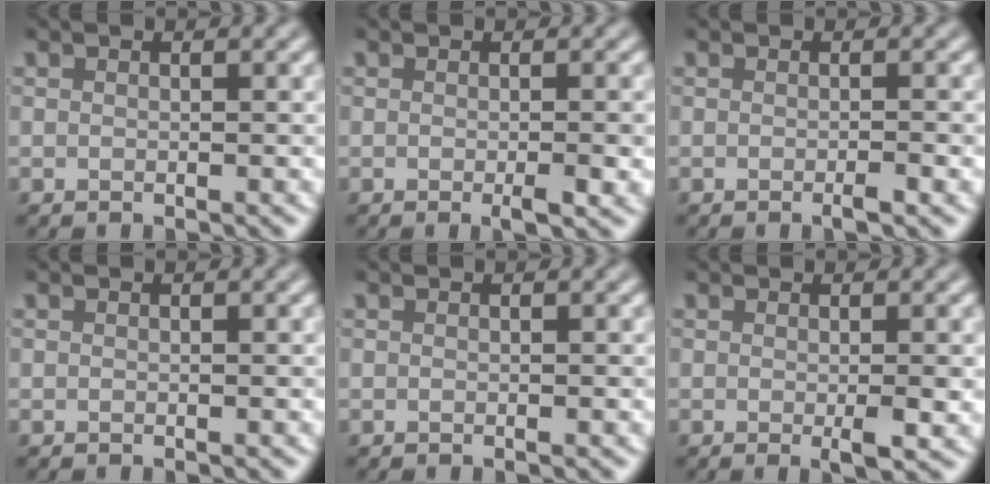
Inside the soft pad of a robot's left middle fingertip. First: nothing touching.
{"total": 2.5, "force": [-0.5, 0.4, 2.4], "torque": [-0.030, -0.003, -0.006]}
{"total": 1.3, "force": [-0.5, 0.1, 1.2], "torque": [-0.016, -0.003, -0.011]}
{"total": 0.0}
{"total": 0.0}
{"total": 2.3, "force": [-0.2, 0.4, 2.3], "torque": [-0.030, -0.007, -0.003]}